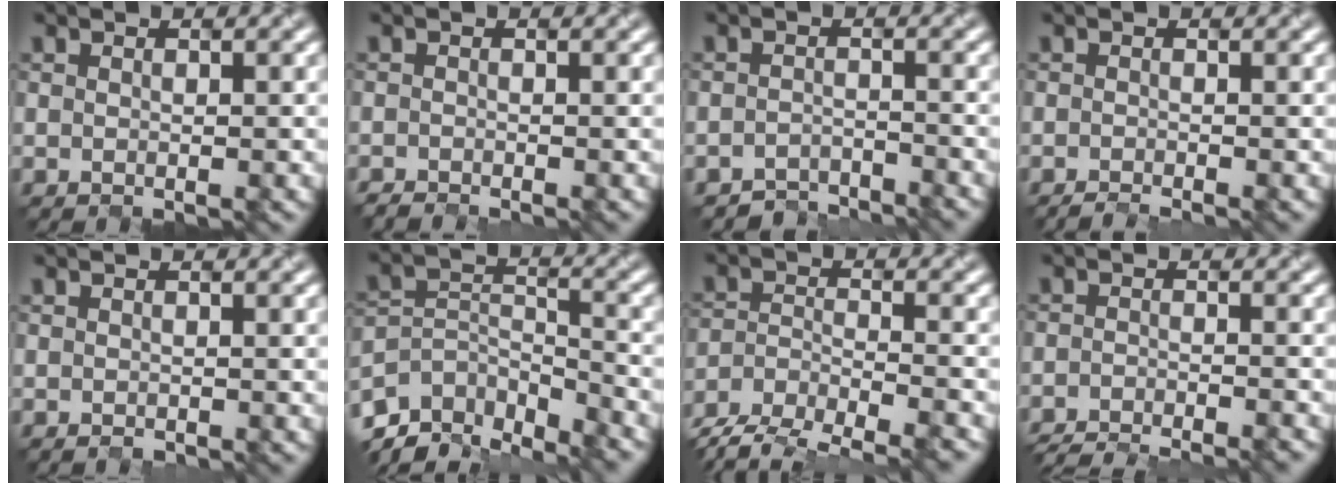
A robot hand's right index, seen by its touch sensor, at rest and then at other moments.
{"total": 0.6, "force": [-0.6, 0.1, 0.0], "torque": [0.007, -0.005, -0.013]}
{"total": 2.8, "force": [-2.6, -0.1, -1.0], "torque": [0.019, 0.001, -0.046]}
{"total": 1.4, "force": [-0.5, 0.7, 1.0], "torque": [0.006, -0.005, -0.017]}
{"total": 0.0}
{"total": 7.2, "force": [-6.1, 2.5, 2.7], "torque": [-0.057, -0.019, -0.111]}
{"total": 7.6, "force": [-7.1, 2.0, 2.2], "torque": [-0.046, -0.019, -0.116]}
{"total": 6.7, "force": [-6.3, 1.0, 2.1], "torque": [-0.022, -0.017, -0.094]}